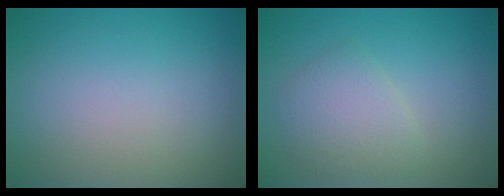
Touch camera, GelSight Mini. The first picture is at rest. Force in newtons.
{"total": 2.9, "press": 2.9, "slide": 0.0}